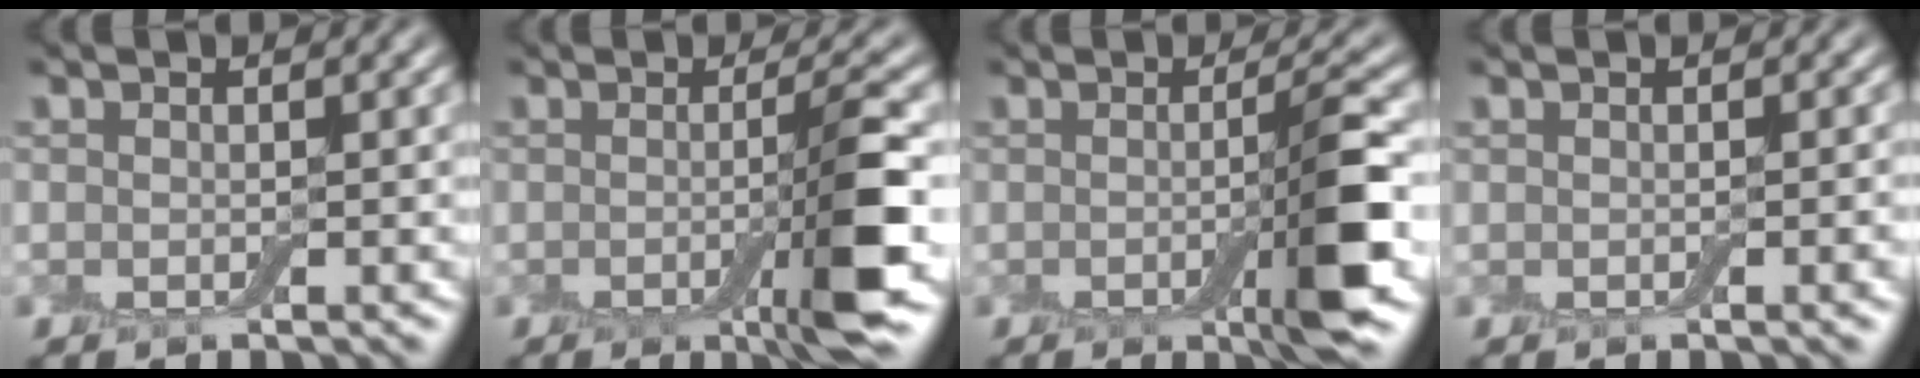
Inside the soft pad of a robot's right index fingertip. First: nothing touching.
{"total": 6.0, "force": [-1.6, 0.7, 5.8], "torque": [-0.084, -0.002, -0.031]}
{"total": 5.4, "force": [-1.4, 0.7, 5.2], "torque": [-0.075, -0.001, -0.026]}
{"total": 1.7, "force": [-0.3, 0.4, 1.6], "torque": [-0.017, -0.003, -0.004]}